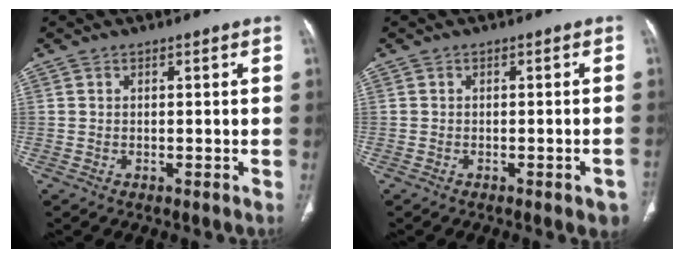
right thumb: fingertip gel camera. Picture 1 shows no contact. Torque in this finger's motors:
{"motor_torque": [-0.10, -0.07, 0.31, 0.24, 0.01]}